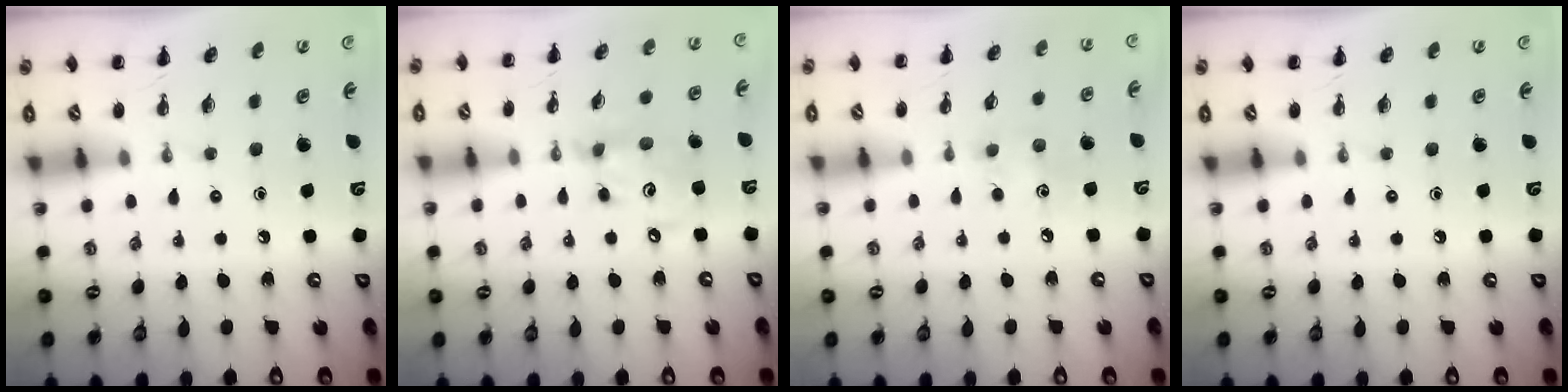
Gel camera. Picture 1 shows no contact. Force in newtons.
{"total": 7.3, "press": 7.3, "slide": 0.6}
{"total": 4.4, "press": 4.3, "slide": 1.1}
{"total": 0.0}